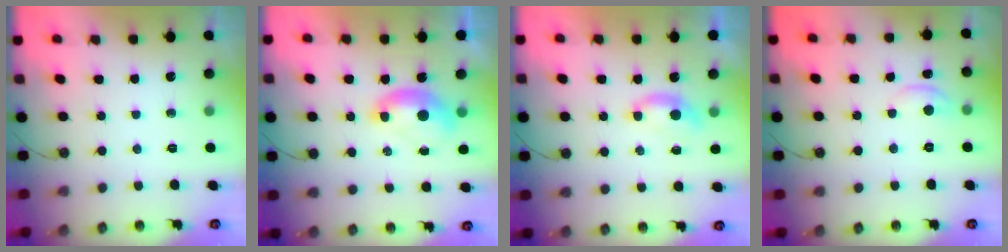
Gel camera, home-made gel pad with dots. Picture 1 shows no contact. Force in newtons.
{"total": 1.5, "press": 1.3, "slide": 0.7}
{"total": 1.0, "press": 0.9, "slide": 0.5}
{"total": 0.8, "press": 0.7, "slide": 0.4}